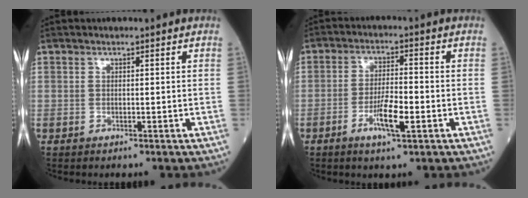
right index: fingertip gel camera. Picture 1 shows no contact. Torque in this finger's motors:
{"motor_torque": [0.08, -0.29, 0.04, 0.07]}